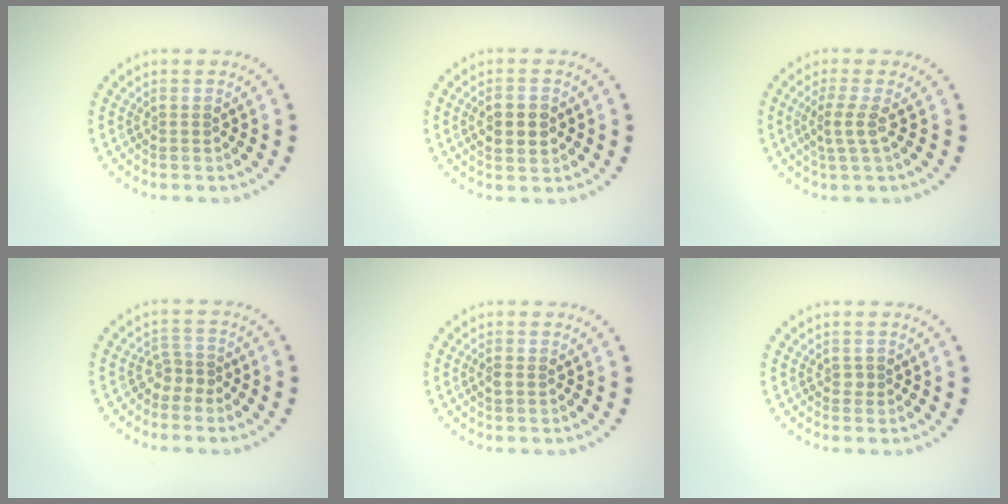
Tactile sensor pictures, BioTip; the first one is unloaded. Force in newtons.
{"total": 3.2, "press": 3.2, "slide": 0.1}
{"total": 2.1, "press": 1.6, "slide": 1.4}
{"total": 1.8, "press": 1.1, "slide": 1.4}
{"total": 0.8, "press": 0.7, "slide": 0.3}
{"total": 0.5, "press": 0.4, "slide": 0.3}